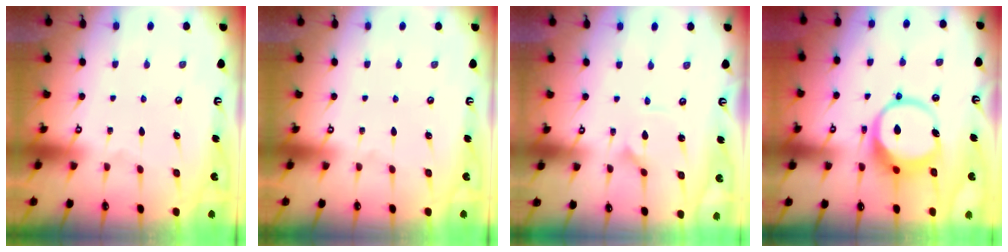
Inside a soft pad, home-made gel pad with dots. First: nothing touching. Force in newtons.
{"total": 0.0}
{"total": 2.9, "press": 2.9, "slide": 0.3}
{"total": 11.6, "press": 11.5, "slide": 1.6}